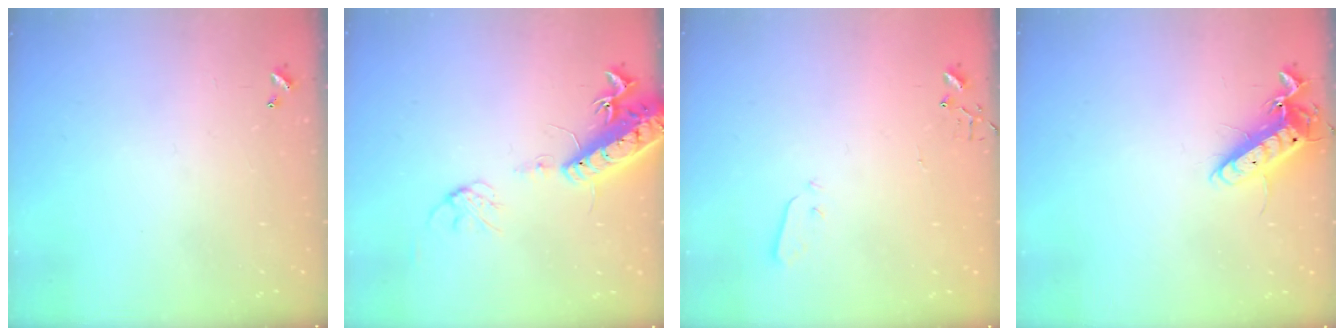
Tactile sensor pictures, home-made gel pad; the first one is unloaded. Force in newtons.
{"total": 16.2, "press": 15.7, "slide": 3.7}
{"total": 3.0, "press": 3.0, "slide": 0.3}
{"total": 13.0, "press": 12.9, "slide": 1.9}